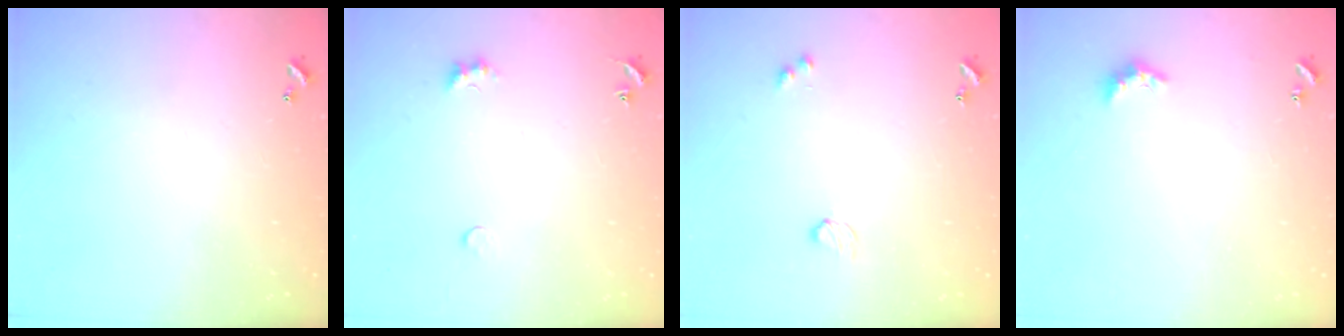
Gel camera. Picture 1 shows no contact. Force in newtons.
{"total": 1.9, "press": 1.9, "slide": 0.5}
{"total": 2.9, "press": 2.9, "slide": 0.5}
{"total": 4.0, "press": 4.0, "slide": 0.7}